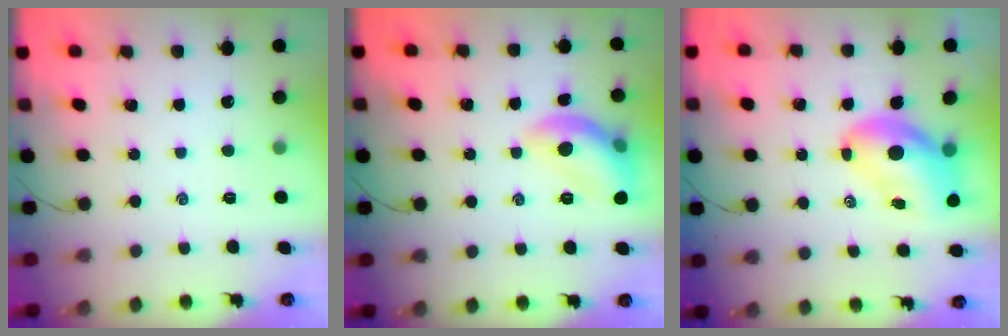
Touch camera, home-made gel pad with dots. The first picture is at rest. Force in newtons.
{"total": 12.1, "press": 12.1, "slide": 1.0}
{"total": 9.5, "press": 9.1, "slide": 2.6}